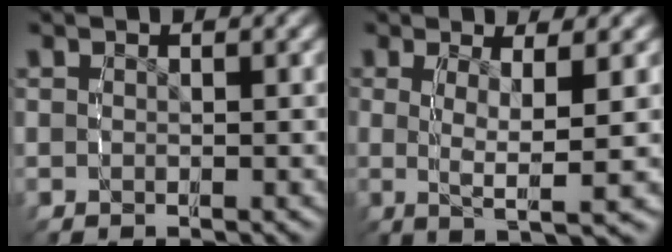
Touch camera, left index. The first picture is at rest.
{"total": 6.4, "force": [-0.5, 1.9, 6.1], "torque": [-0.094, -0.017, -0.001]}